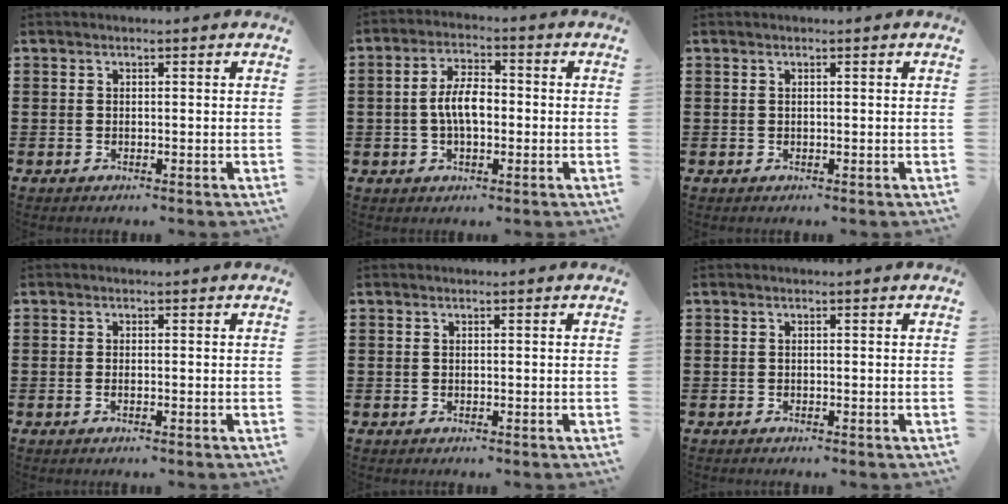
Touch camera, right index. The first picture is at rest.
{"total": 6.1, "force": [-0.7, 3.0, 5.2], "torque": [-0.109, 0.003, -0.017]}
{"total": 0.0}
{"total": 0.5, "force": [-0.2, 0.0, 0.5], "torque": [-0.008, -0.002, -0.003]}
{"total": 0.0}
{"total": 0.0}